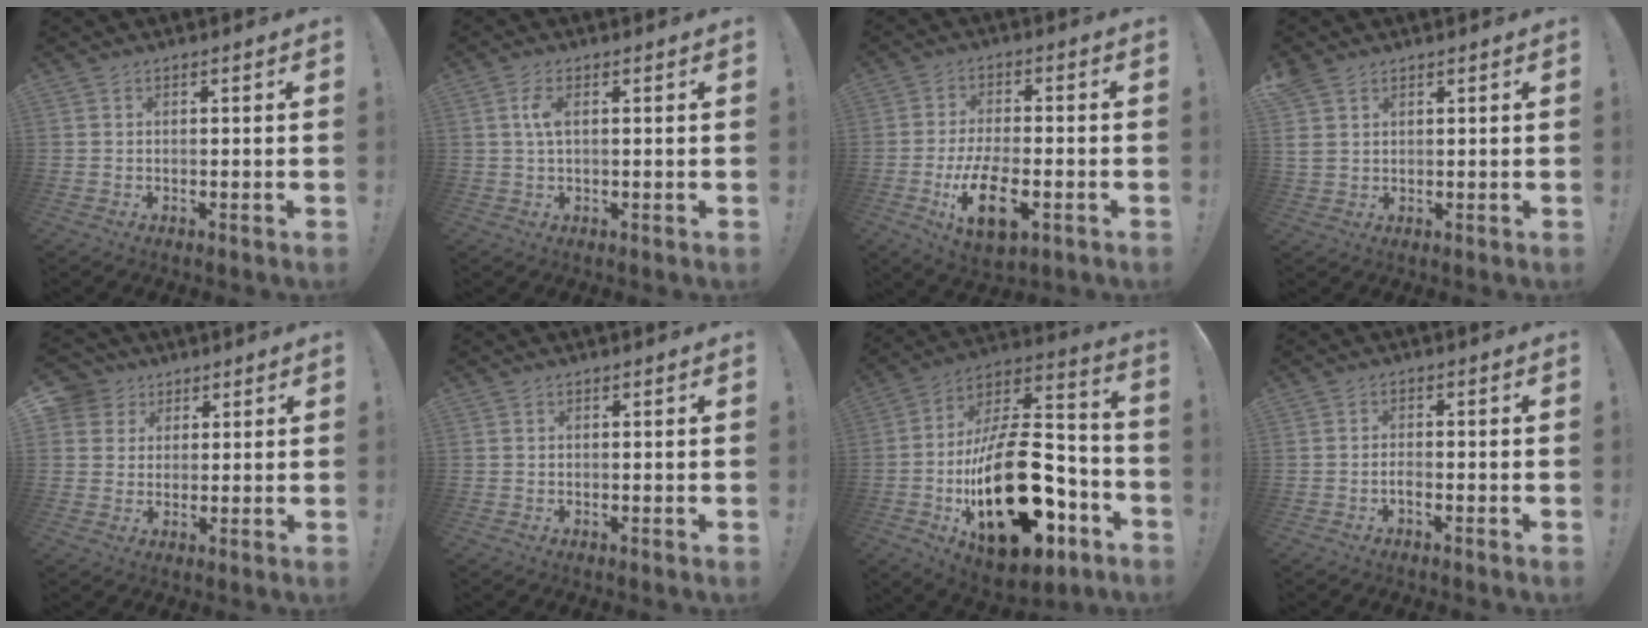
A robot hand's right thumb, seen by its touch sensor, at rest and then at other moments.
{"total": 4.1, "force": [0.6, 1.6, 3.8], "torque": [-0.066, 0.003, 0.009]}
{"total": 13.3, "force": [-4.8, 5.9, 10.9], "torque": [-0.198, 0.000, -0.082]}
{"total": 4.1, "force": [2.4, 2.8, 1.9], "torque": [-0.032, -0.004, 0.049]}
{"total": 6.5, "force": [2.9, 5.7, 1.2], "torque": [-0.019, -0.014, 0.058]}
{"total": 0.0}
{"total": 32.0, "force": [-8.8, 16.4, 26.0], "torque": [-0.450, 0.048, -0.127]}
{"total": 1.7, "force": [-1.2, 0.3, 1.2], "torque": [-0.020, 0.001, -0.022]}